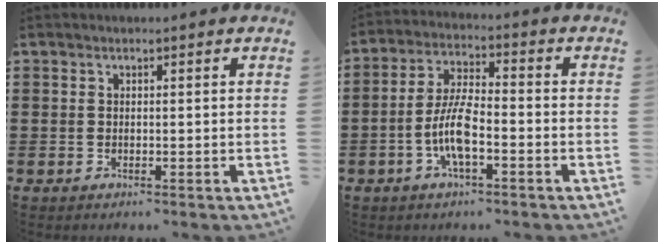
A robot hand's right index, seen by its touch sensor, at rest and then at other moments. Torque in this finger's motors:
{"motor_torque": [2.14, 0.00, 0.88, 0.21]}